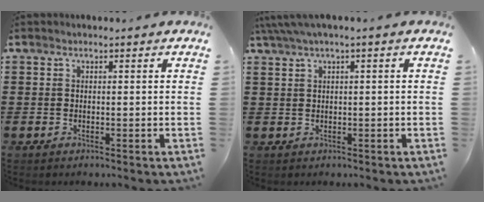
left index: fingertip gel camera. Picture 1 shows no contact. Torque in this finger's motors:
{"motor_torque": [1.02, -1.12, 0.70, 0.17]}